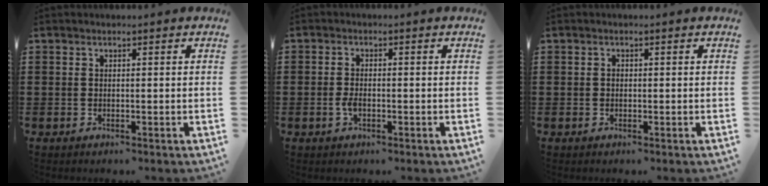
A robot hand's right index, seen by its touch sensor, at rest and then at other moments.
{"total": 1.9, "force": [-0.6, 1.0, 1.5], "torque": [-0.036, -0.001, -0.014]}
{"total": 0.6, "force": [-0.1, 0.4, 0.3], "torque": [-0.009, 0.001, -0.002]}